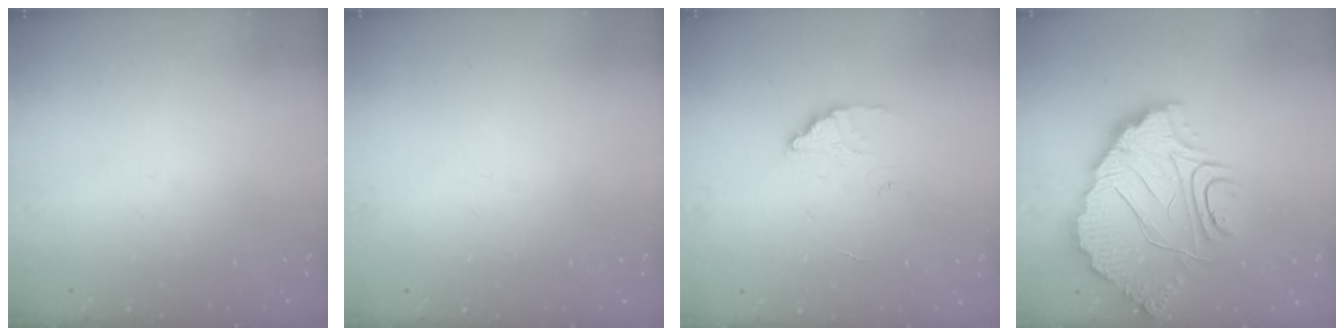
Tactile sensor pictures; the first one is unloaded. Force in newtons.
{"total": 2.1, "press": 2.1, "slide": 0.1}
{"total": 2.6, "press": 2.6, "slide": 0.2}
{"total": 14.5, "press": 14.4, "slide": 1.4}